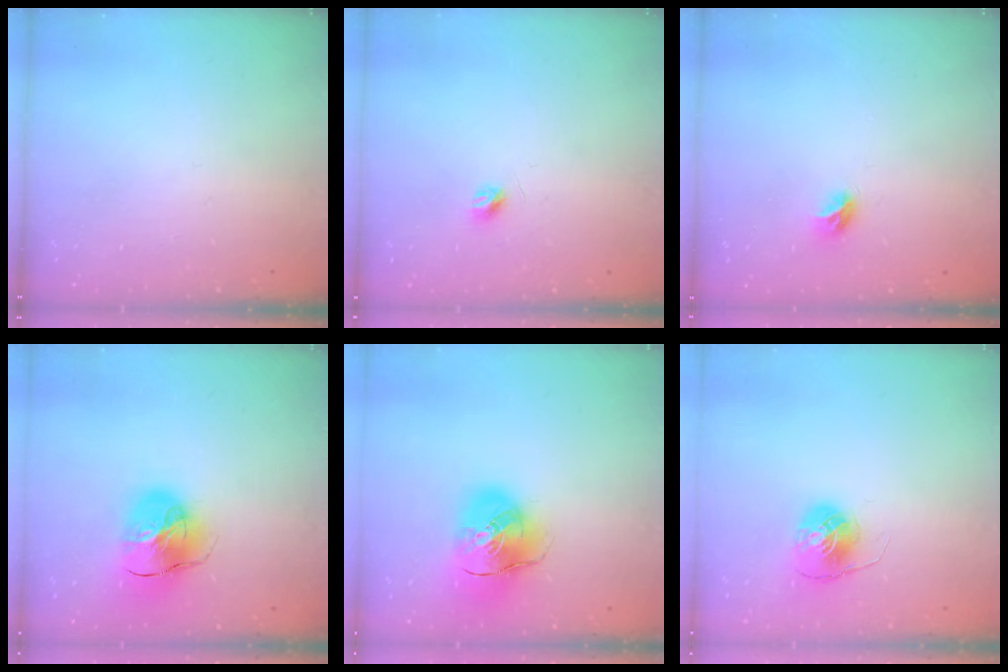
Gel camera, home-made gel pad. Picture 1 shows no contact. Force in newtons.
{"total": 3.6, "press": 3.6, "slide": 0.4}
{"total": 5.8, "press": 5.8, "slide": 0.5}
{"total": 14.1, "press": 14.0, "slide": 2.0}
{"total": 14.9, "press": 14.7, "slide": 2.5}
{"total": 6.8, "press": 6.8, "slide": 0.3}